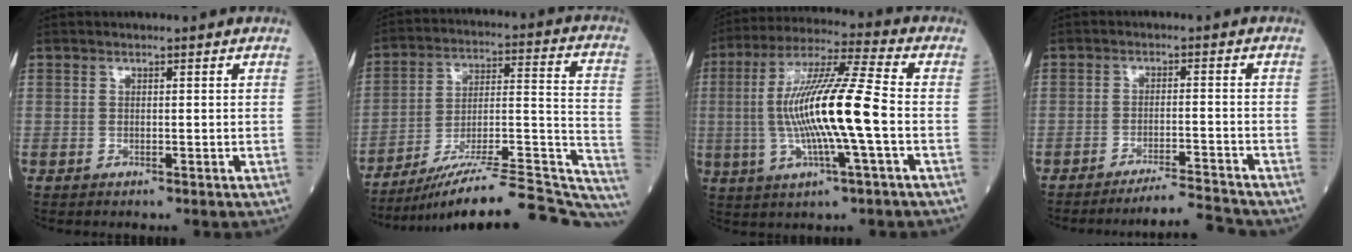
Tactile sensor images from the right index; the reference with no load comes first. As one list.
[{"total": 27.4, "force": [-24.2, 1.3, 12.9], "torque": [-0.107, 0.009, -0.344]}, {"total": 15.2, "force": [-1.5, 0.2, 15.1], "torque": [-0.294, 0.007, -0.030]}, {"total": 5.7, "force": [-5.4, -1.9, 0.2], "torque": [-0.001, -0.003, -0.090]}]